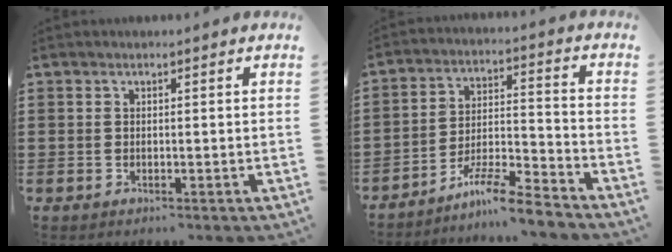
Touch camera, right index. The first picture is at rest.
{"total": 8.1, "force": [-7.3, 0.1, 3.6], "torque": [-0.068, 0.005, -0.138]}